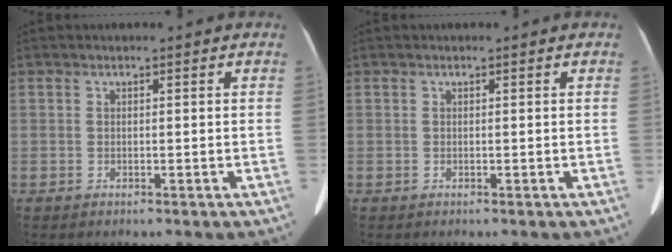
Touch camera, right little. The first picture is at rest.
{"total": 0.0}